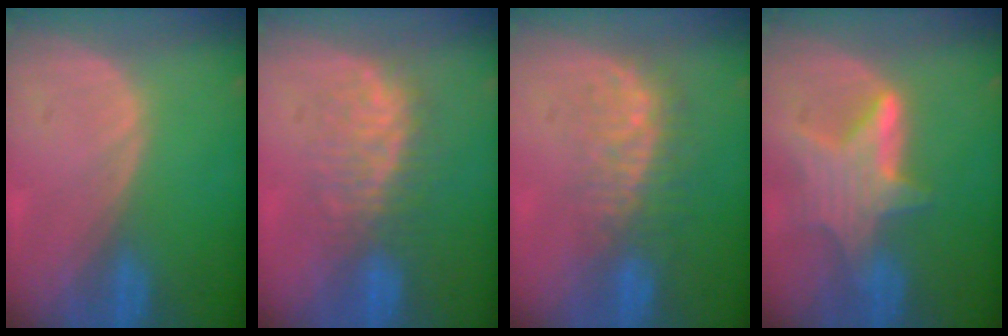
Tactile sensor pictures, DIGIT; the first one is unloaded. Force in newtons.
{"total": 7.4, "press": 7.2, "slide": 1.6}
{"total": 8.0, "press": 7.4, "slide": 3.0}
{"total": 6.9, "press": 6.7, "slide": 1.7}